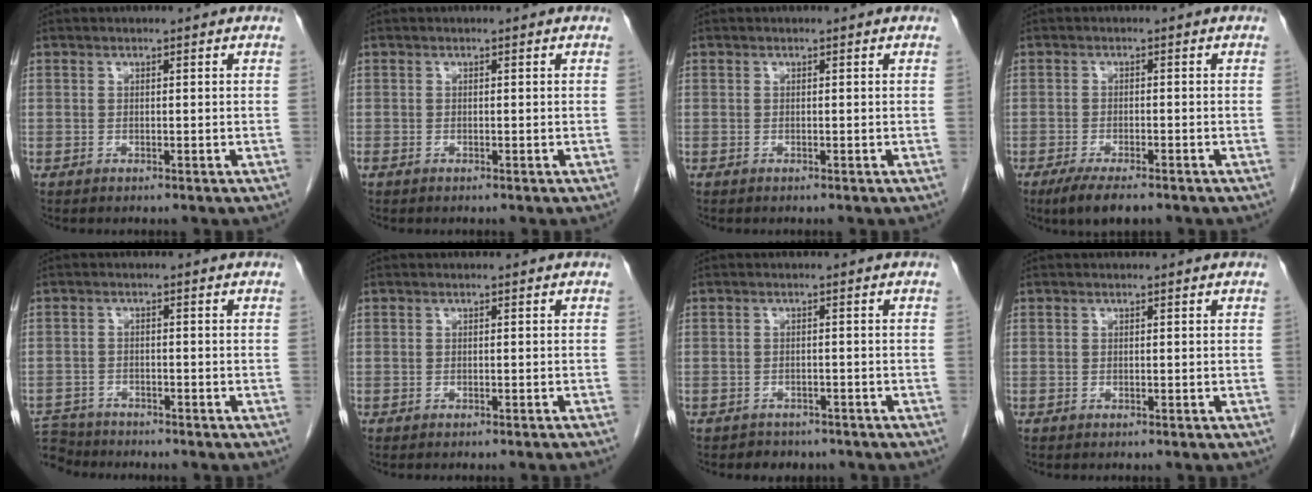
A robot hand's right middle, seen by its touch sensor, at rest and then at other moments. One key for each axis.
{"total": 0.0}
{"total": 0.0}
{"total": 5.6, "fx": -4.1, "fy": 1.2, "fz": 3.6, "tx": -0.064, "ty": -0.013, "tz": -0.064}
{"total": 6.3, "fx": -6.1, "fy": 1.7, "fz": 0.1, "tx": -0.006, "ty": 0.000, "tz": -0.110}
{"total": 2.0, "fx": -1.8, "fy": -0.3, "fz": 0.9, "tx": -0.009, "ty": 0.006, "tz": -0.022}
{"total": 3.5, "fx": -2.9, "fy": 1.9, "fz": 0.3, "tx": -0.017, "ty": 0.004, "tz": -0.036}
{"total": 0.0}